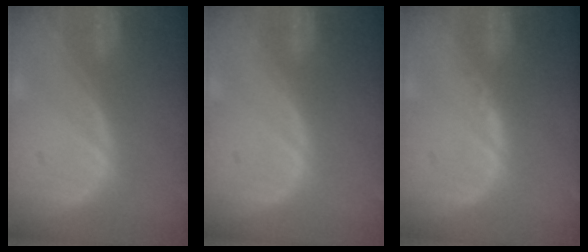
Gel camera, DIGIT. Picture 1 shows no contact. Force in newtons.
{"total": 0.0}
{"total": 0.6, "press": 0.5, "slide": 0.4}